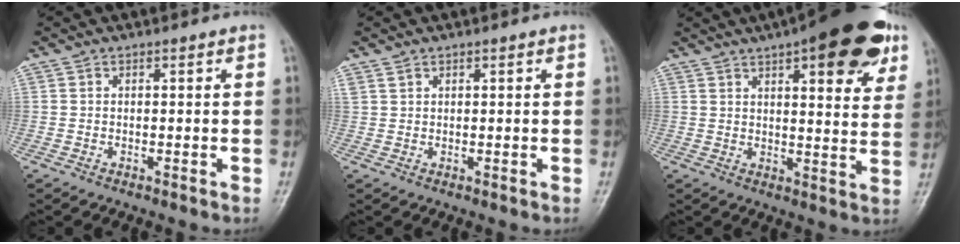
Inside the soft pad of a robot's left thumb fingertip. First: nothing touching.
{"total": 0.8, "force": [0.7, 0.3, 0.2], "torque": [0.001, -0.002, 0.013]}
{"total": 18.7, "force": [10.0, 6.1, 14.6], "torque": [-0.167, -0.021, 0.132]}